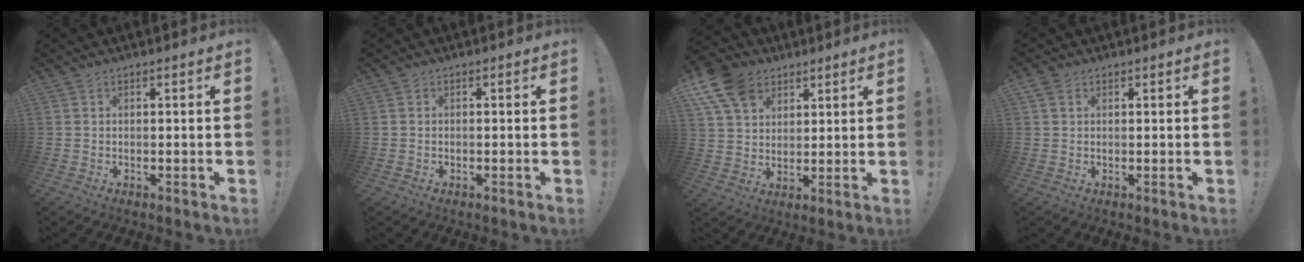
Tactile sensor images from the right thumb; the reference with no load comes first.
{"total": 0.7, "force": [-0.7, 0.1, 0.1], "torque": [-0.008, 0.003, -0.012]}
{"total": 13.1, "force": [6.9, 9.4, 6.0], "torque": [-0.102, -0.030, 0.139]}
{"total": 1.9, "force": [0.9, 1.3, 1.0], "torque": [-0.017, 0.001, 0.018]}